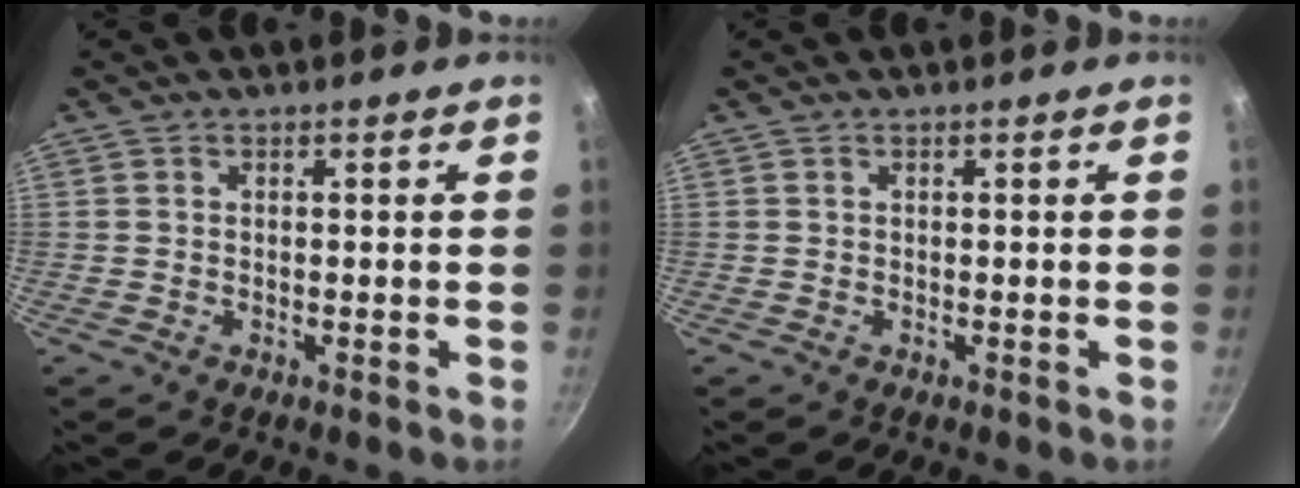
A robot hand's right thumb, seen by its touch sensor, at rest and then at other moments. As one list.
[{"total": 0.0}]